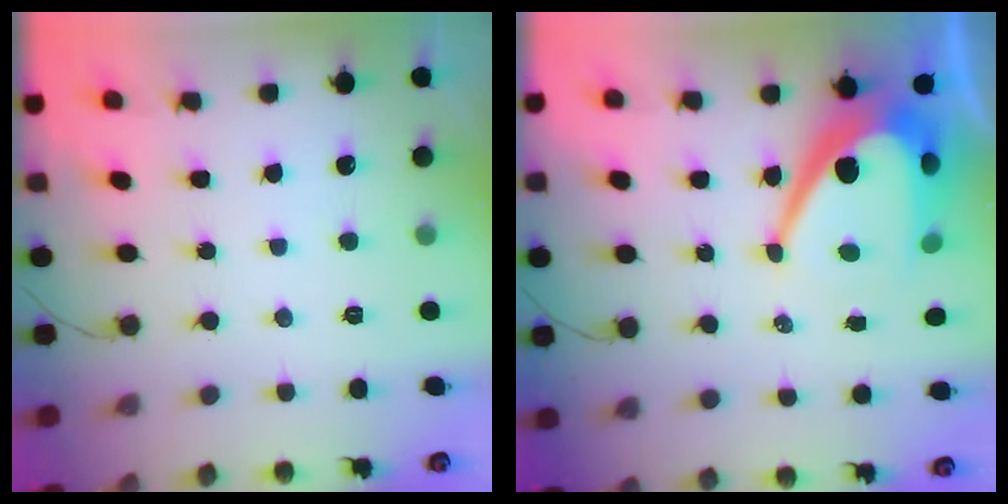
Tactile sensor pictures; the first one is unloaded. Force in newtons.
{"total": 14.7, "press": 14.7, "slide": 1.0}